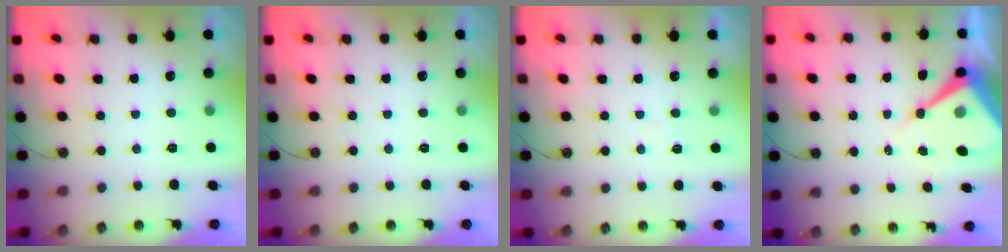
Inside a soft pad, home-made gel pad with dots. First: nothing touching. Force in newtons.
{"total": 0.0}
{"total": 4.2, "press": 4.2, "slide": 0.6}
{"total": 10.0, "press": 9.9, "slide": 1.1}